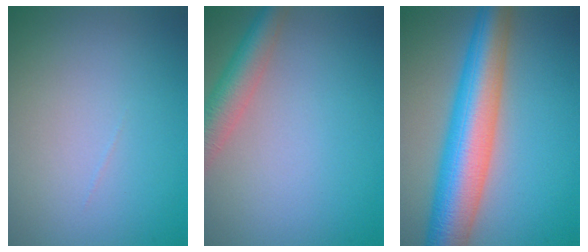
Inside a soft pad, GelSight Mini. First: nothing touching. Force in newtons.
{"total": 4.5, "press": 4.5, "slide": 0.2}
{"total": 9.8, "press": 9.8, "slide": 0.2}